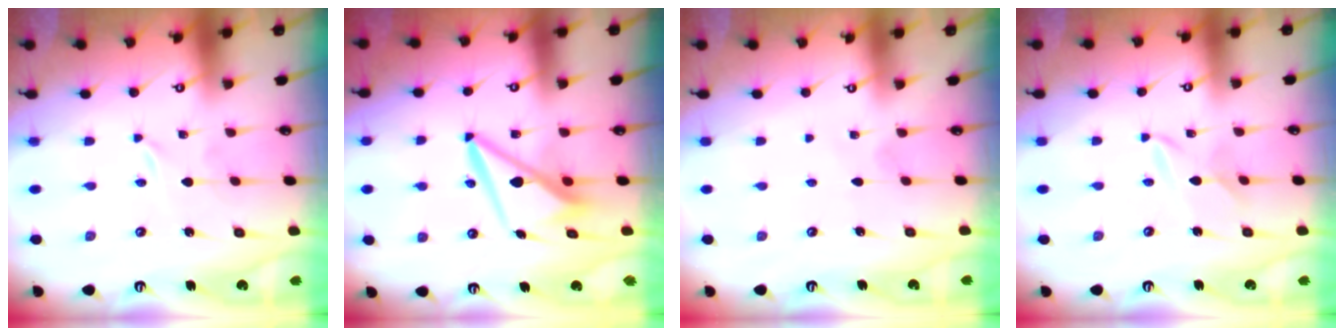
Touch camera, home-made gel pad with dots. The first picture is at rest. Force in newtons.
{"total": 9.2, "press": 9.1, "slide": 1.6}
{"total": 2.6, "press": 2.6, "slide": 0.3}
{"total": 3.9, "press": 3.8, "slide": 0.4}